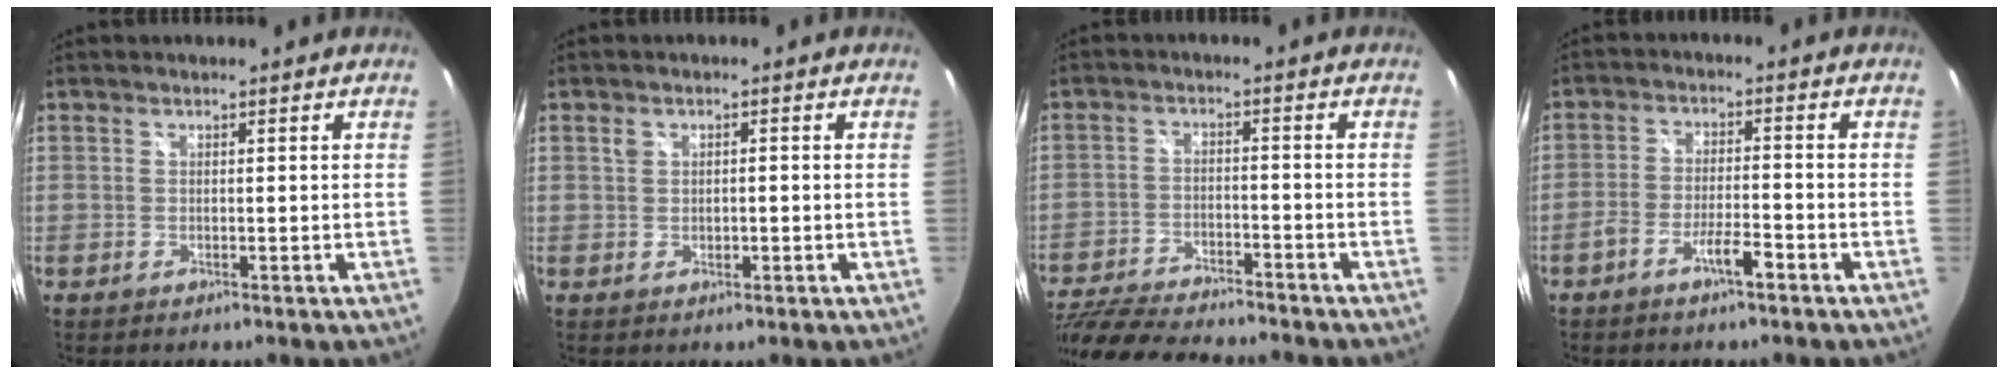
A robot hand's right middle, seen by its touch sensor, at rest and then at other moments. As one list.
[{"total": 1.9, "force": [-0.1, 1.5, 1.2], "torque": [-0.018, 0.003, -0.002]}, {"total": 17.8, "force": [-15.2, 3.9, 8.3], "torque": [-0.183, -0.033, -0.248]}, {"total": 5.0, "force": [-3.4, 0.9, 3.5], "torque": [-0.081, 0.003, -0.060]}]